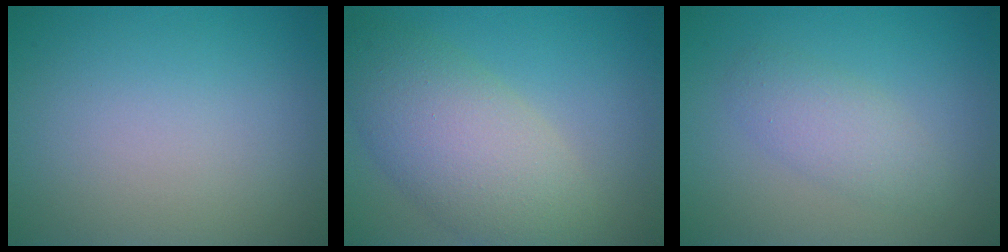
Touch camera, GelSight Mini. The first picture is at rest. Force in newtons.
{"total": 7.5, "press": 7.4, "slide": 0.6}
{"total": 2.5, "press": 2.5, "slide": 0.1}